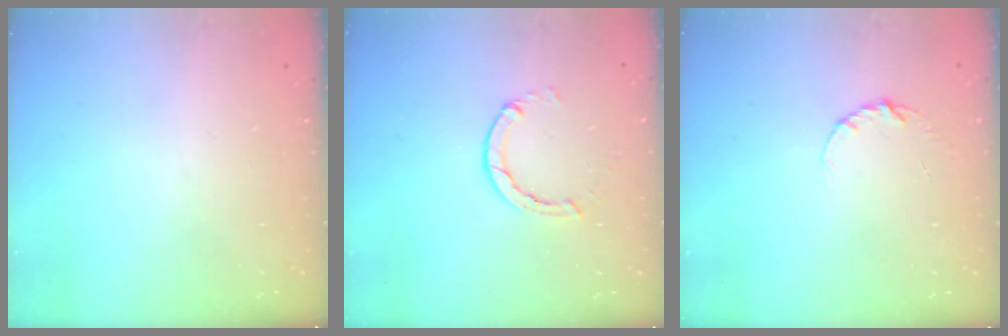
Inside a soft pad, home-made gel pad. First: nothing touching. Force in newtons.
{"total": 3.2, "press": 3.1, "slide": 0.4}
{"total": 3.5, "press": 3.4, "slide": 0.4}